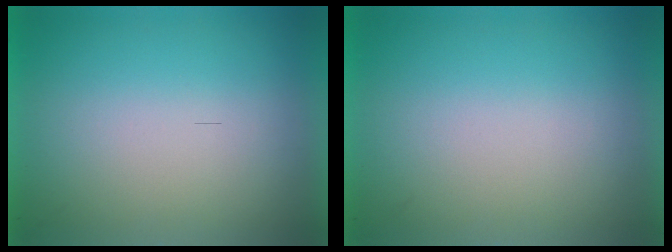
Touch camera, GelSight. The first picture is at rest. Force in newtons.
{"total": 0.0}